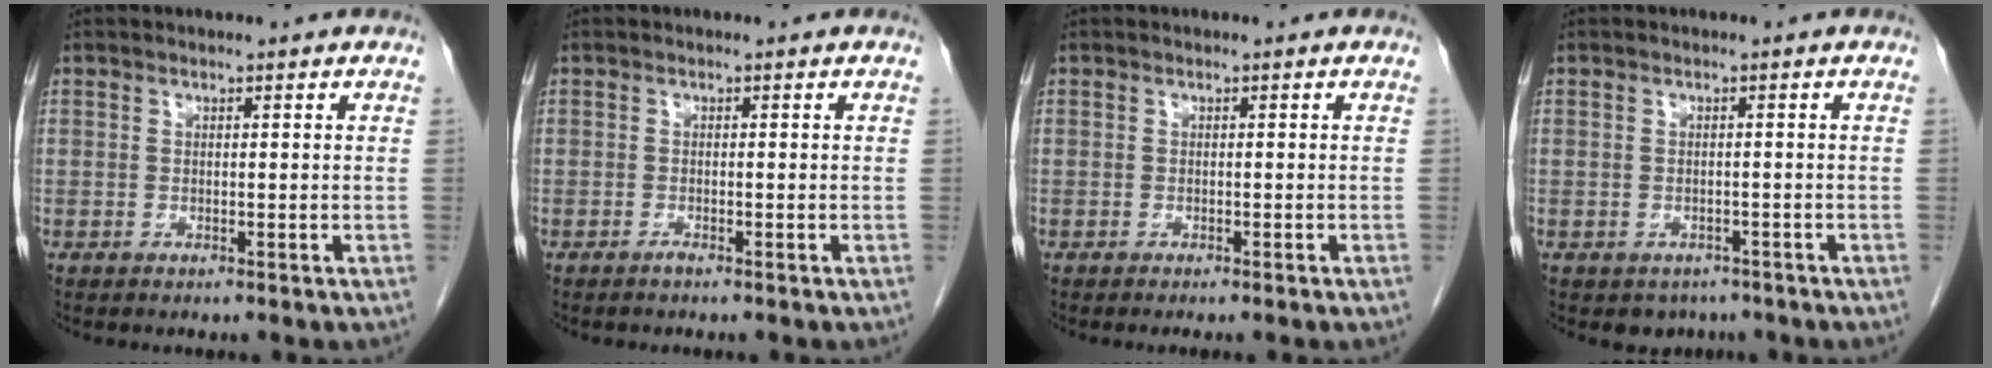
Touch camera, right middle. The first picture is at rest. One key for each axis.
{"total": 0.6, "fx": -0.5, "fy": -0.1, "fz": 0.3, "tx": -0.007, "ty": 0.000, "tz": -0.009}
{"total": 1.6, "fx": -1.3, "fy": -0.1, "fz": 0.9, "tx": -0.013, "ty": 0.000, "tz": -0.015}
{"total": 2.9, "fx": -2.2, "fy": 1.9, "fz": 0.5, "tx": -0.005, "ty": 0.005, "tz": -0.026}